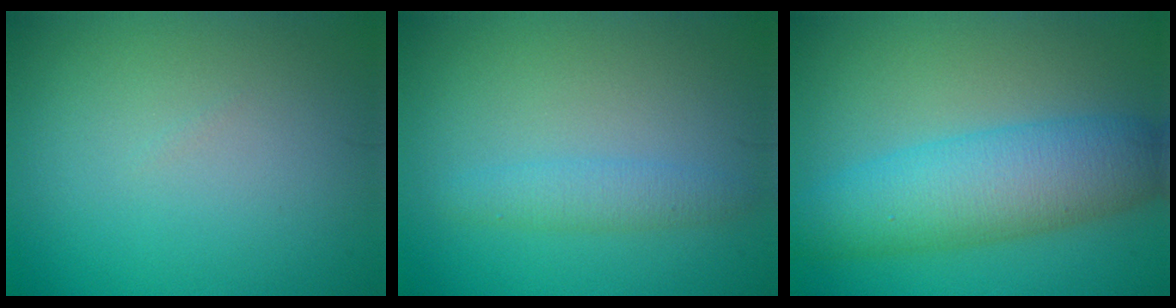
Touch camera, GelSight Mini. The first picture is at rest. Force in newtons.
{"total": 1.9, "press": 1.9, "slide": 0.1}
{"total": 7.2, "press": 7.2, "slide": 0.1}